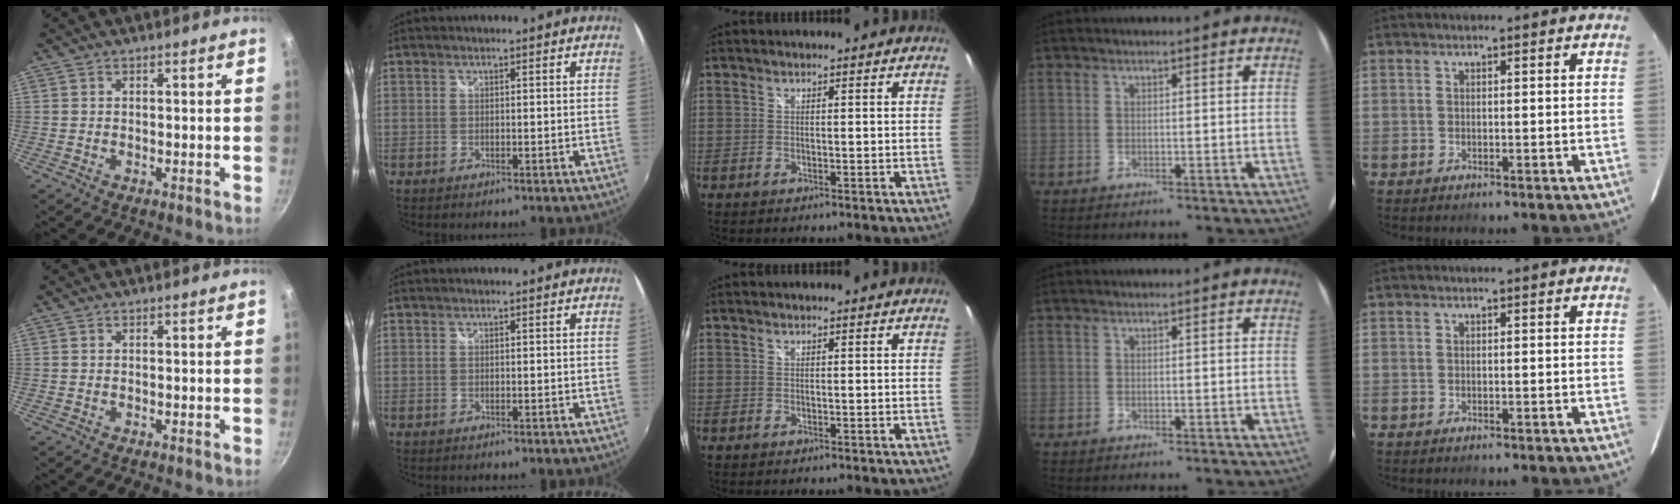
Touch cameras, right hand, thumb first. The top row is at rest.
{}